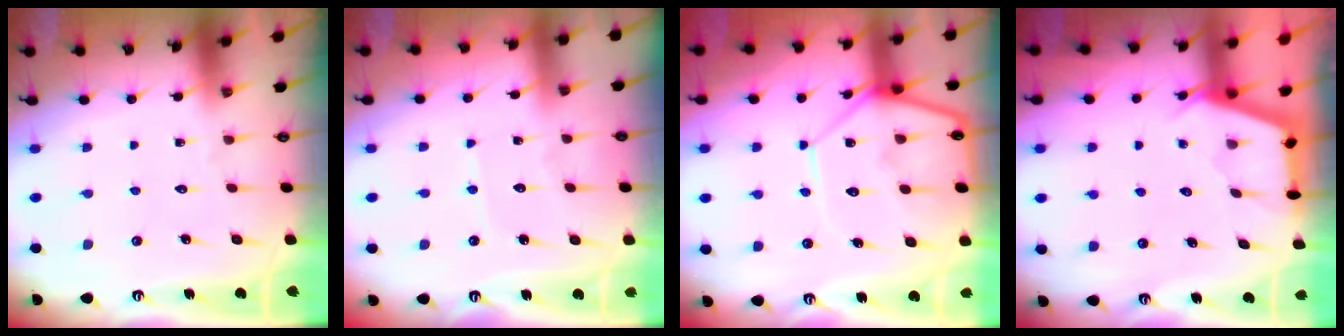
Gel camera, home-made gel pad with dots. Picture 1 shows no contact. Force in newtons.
{"total": 3.6, "press": 3.5, "slide": 0.4}
{"total": 11.8, "press": 11.7, "slide": 1.1}
{"total": 2.8, "press": 2.8, "slide": 0.3}